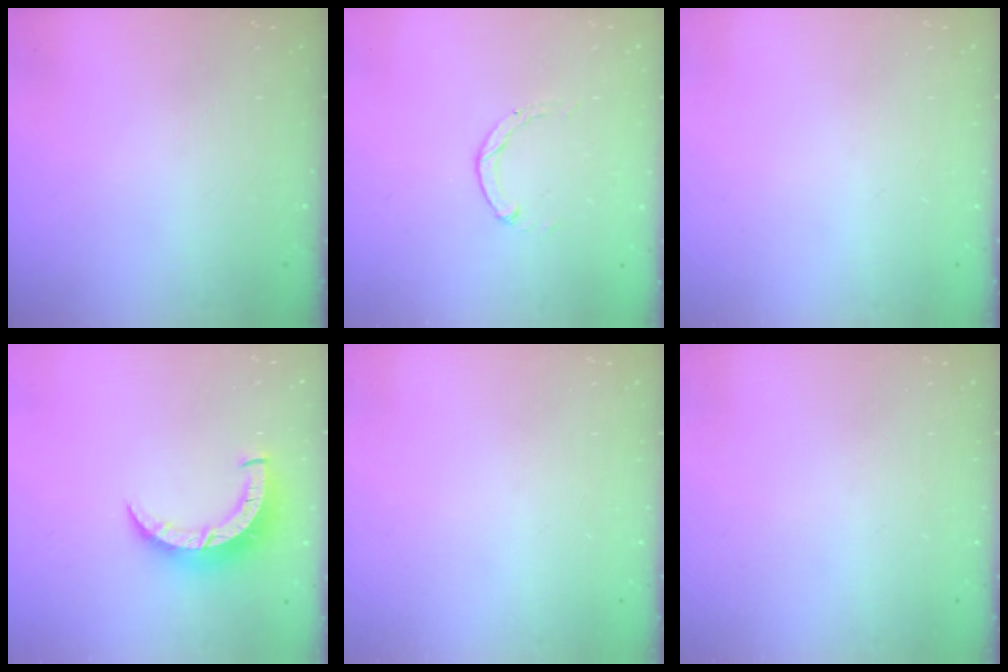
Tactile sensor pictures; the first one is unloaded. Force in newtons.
{"total": 0.7, "press": 0.6, "slide": 0.2}
{"total": 0.0}
{"total": 8.7, "press": 8.7, "slide": 0.9}
{"total": 0.0}
{"total": 0.0}